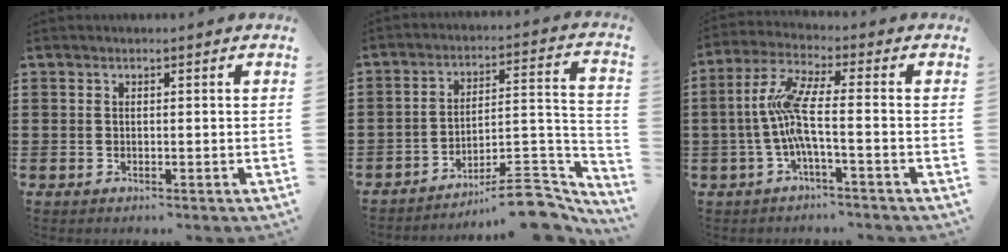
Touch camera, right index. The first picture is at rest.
{"total": 9.9, "force": [-8.3, 2.6, 4.7], "torque": [-0.050, 0.026, -0.157]}
{"total": 7.1, "force": [-1.3, 1.1, 6.9], "torque": [-0.160, -0.012, -0.035]}